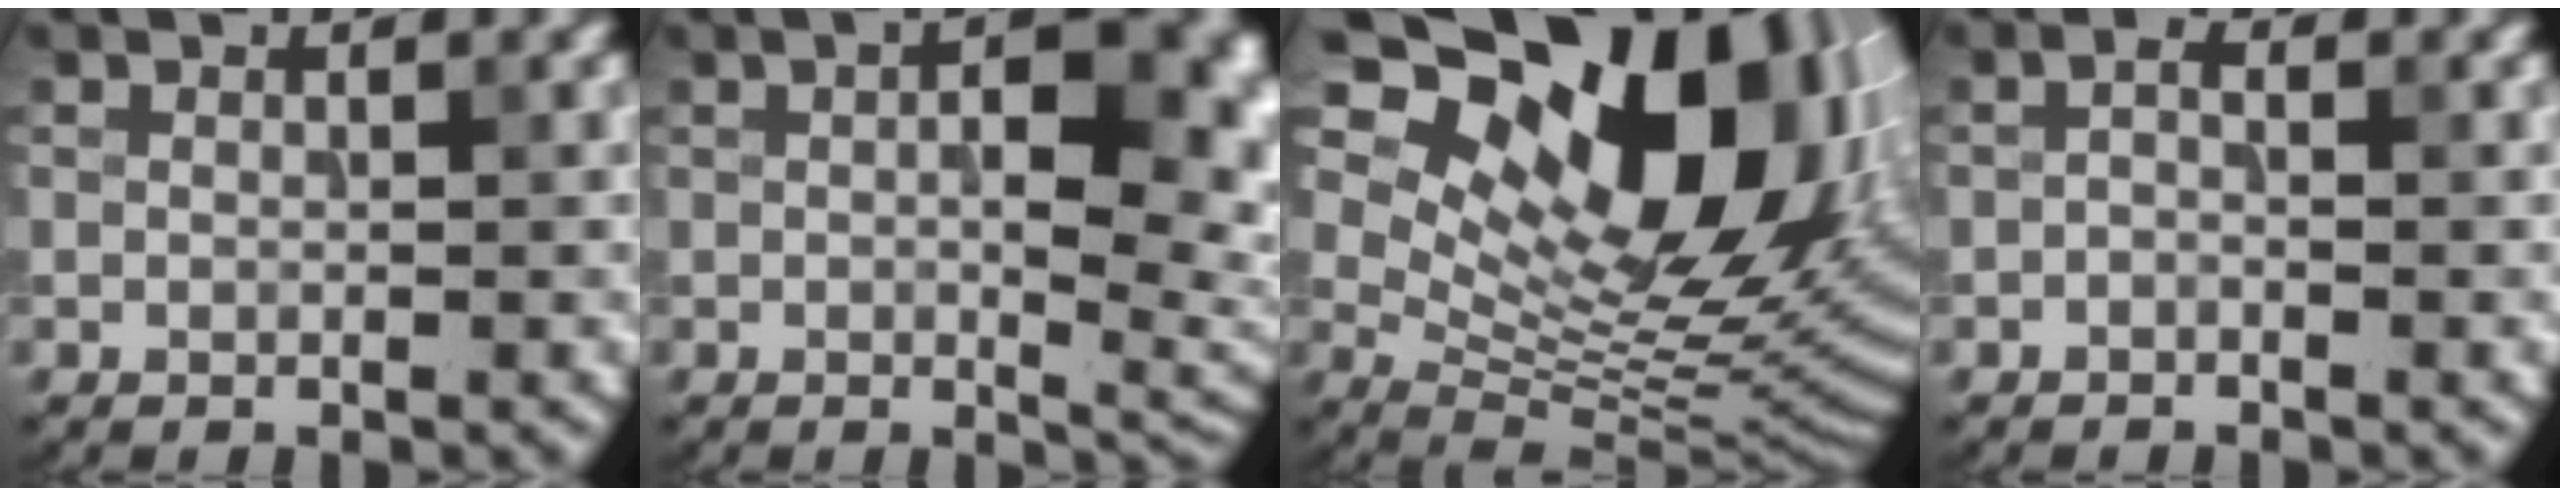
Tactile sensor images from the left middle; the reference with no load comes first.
{"total": 11.6, "force": [1.4, 5.2, 10.3], "torque": [-0.113, 0.013, 0.017]}
{"total": 17.2, "force": [8.3, 9.0, 12.1], "torque": [-0.188, 0.036, 0.146]}
{"total": 0.9, "force": [-0.6, 0.3, 0.6], "torque": [-0.013, 0.001, -0.014]}